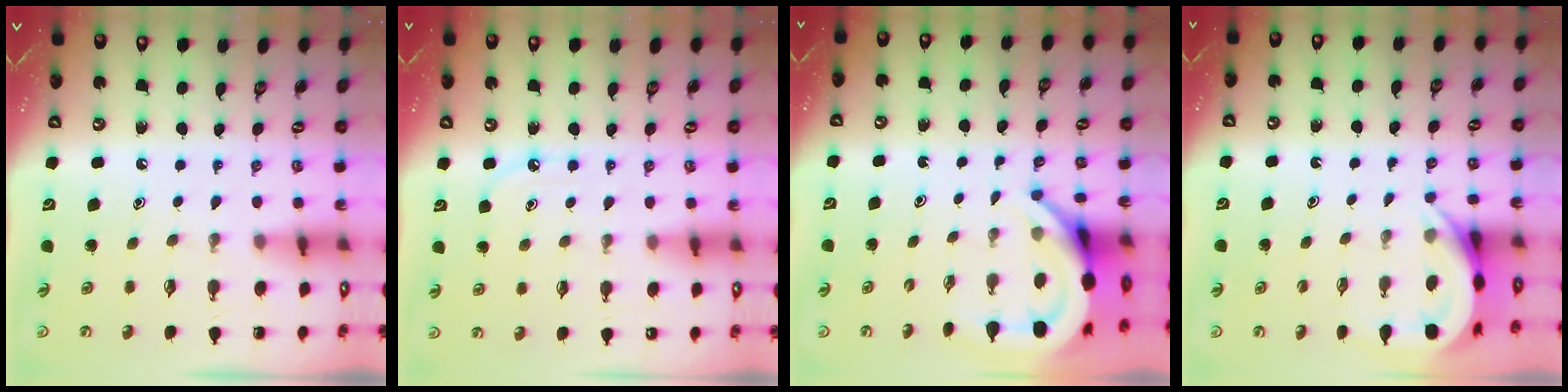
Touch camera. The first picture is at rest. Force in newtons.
{"total": 4.9, "press": 4.8, "slide": 0.4}
{"total": 6.2, "press": 6.1, "slide": 0.7}
{"total": 4.5, "press": 4.5, "slide": 0.4}